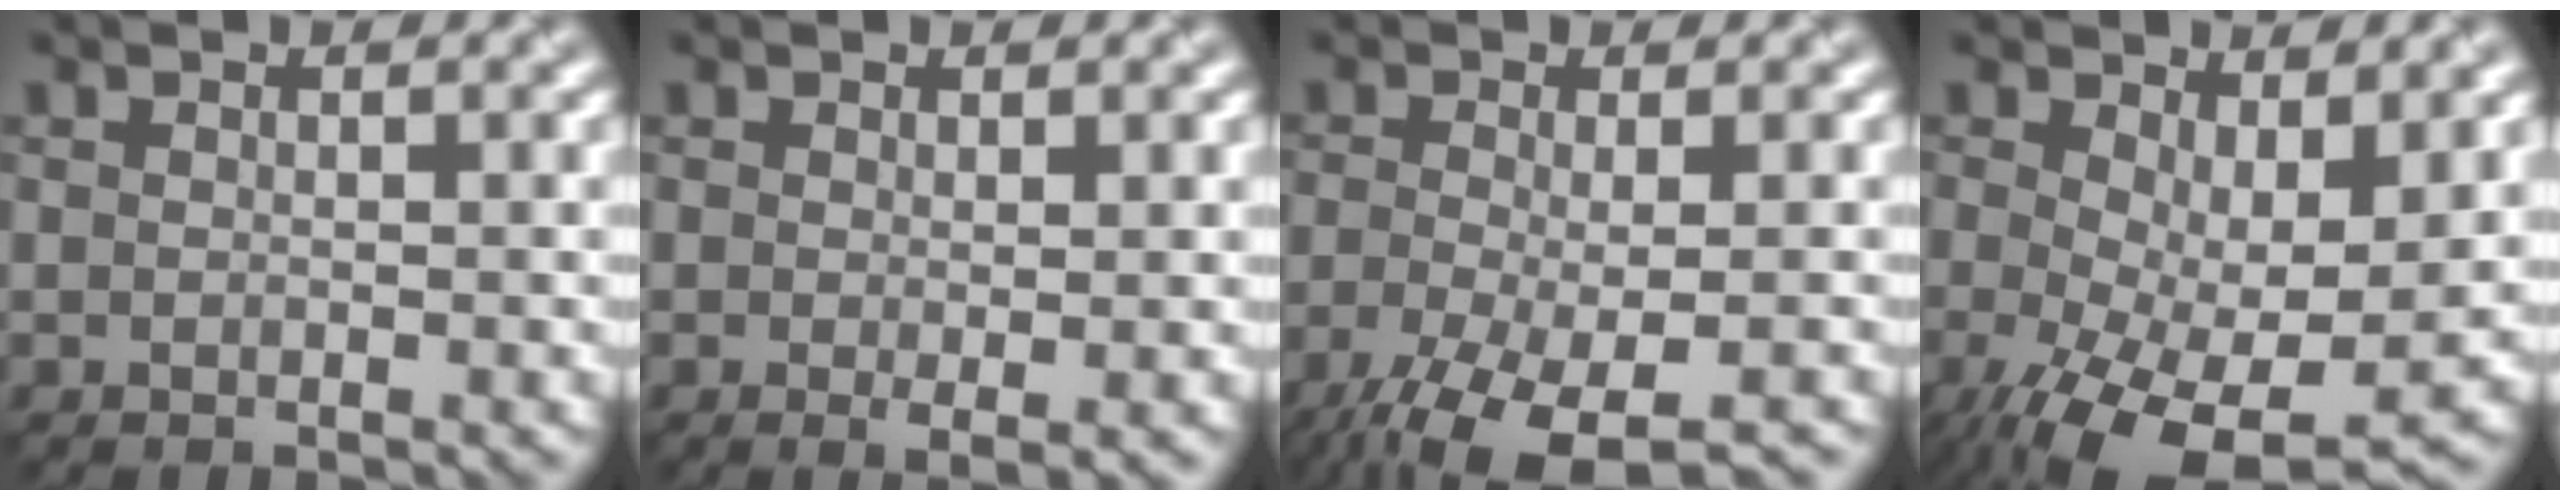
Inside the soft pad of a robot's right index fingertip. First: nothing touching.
{"total": 1.3, "force": [0.0, 0.1, 1.3], "torque": [-0.020, -0.009, -0.001]}
{"total": 7.8, "force": [-4.8, 2.3, 5.7], "torque": [-0.111, -0.026, -0.084]}
{"total": 10.3, "force": [-2.4, 4.5, 8.9], "torque": [-0.169, -0.027, -0.029]}